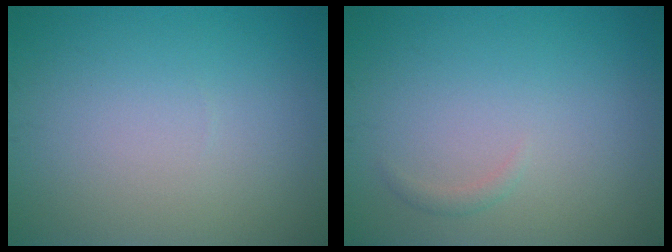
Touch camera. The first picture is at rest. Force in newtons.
{"total": 0.7, "press": 0.7, "slide": 0.0}